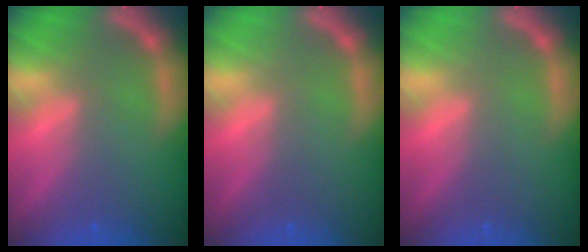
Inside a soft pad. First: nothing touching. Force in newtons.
{"total": 0.0}
{"total": 0.0}